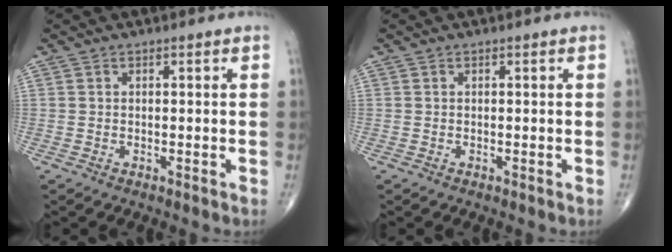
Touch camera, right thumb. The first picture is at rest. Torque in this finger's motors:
{"motor_torque": [-0.06, -0.02, 0.03, 0.03, 0.00]}